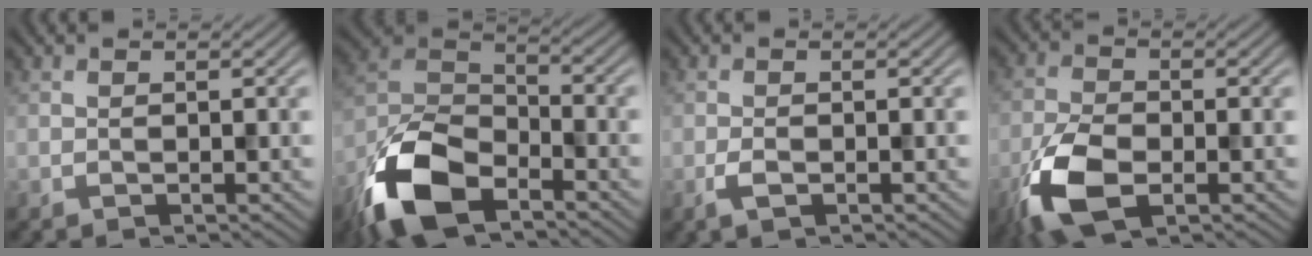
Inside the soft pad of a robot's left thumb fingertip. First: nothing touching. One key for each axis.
{"total": 13.5, "fx": -8.4, "fy": 6.3, "fz": 8.4, "tx": -0.191, "ty": -0.016, "tz": -0.178}
{"total": 1.7, "fx": -0.8, "fy": 0.8, "fz": 1.3, "tx": -0.030, "ty": -0.002, "tz": -0.015}
{"total": 8.7, "fx": -4.0, "fy": 4.4, "fz": 6.4, "tx": -0.148, "ty": -0.015, "tz": -0.087}